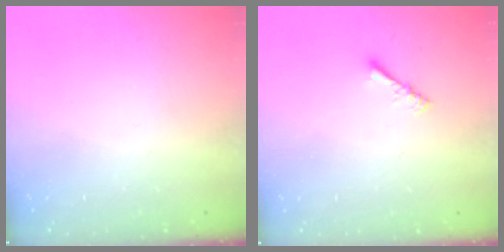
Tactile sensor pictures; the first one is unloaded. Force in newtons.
{"total": 2.8, "press": 2.8, "slide": 0.5}